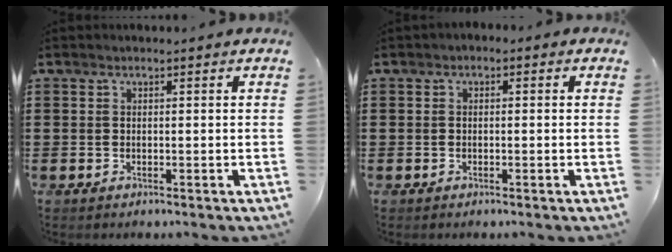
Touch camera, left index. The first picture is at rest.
{"total": 0.8, "force": [-0.6, 0.4, 0.3], "torque": [-0.007, 0.000, -0.013]}